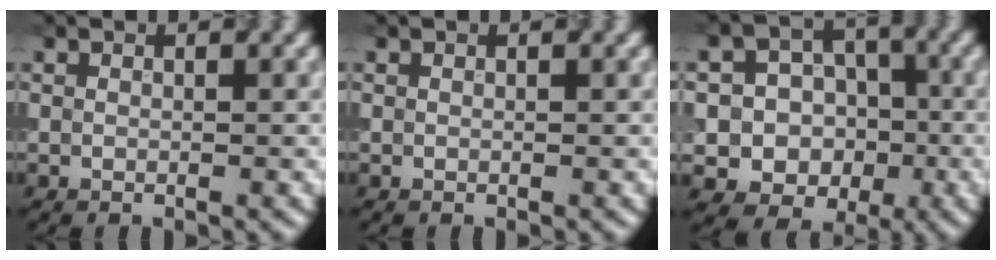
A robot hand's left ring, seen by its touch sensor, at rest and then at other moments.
{"total": 0.0}
{"total": 9.0, "force": [-2.2, 8.1, 3.1], "torque": [-0.034, 0.004, -0.061]}